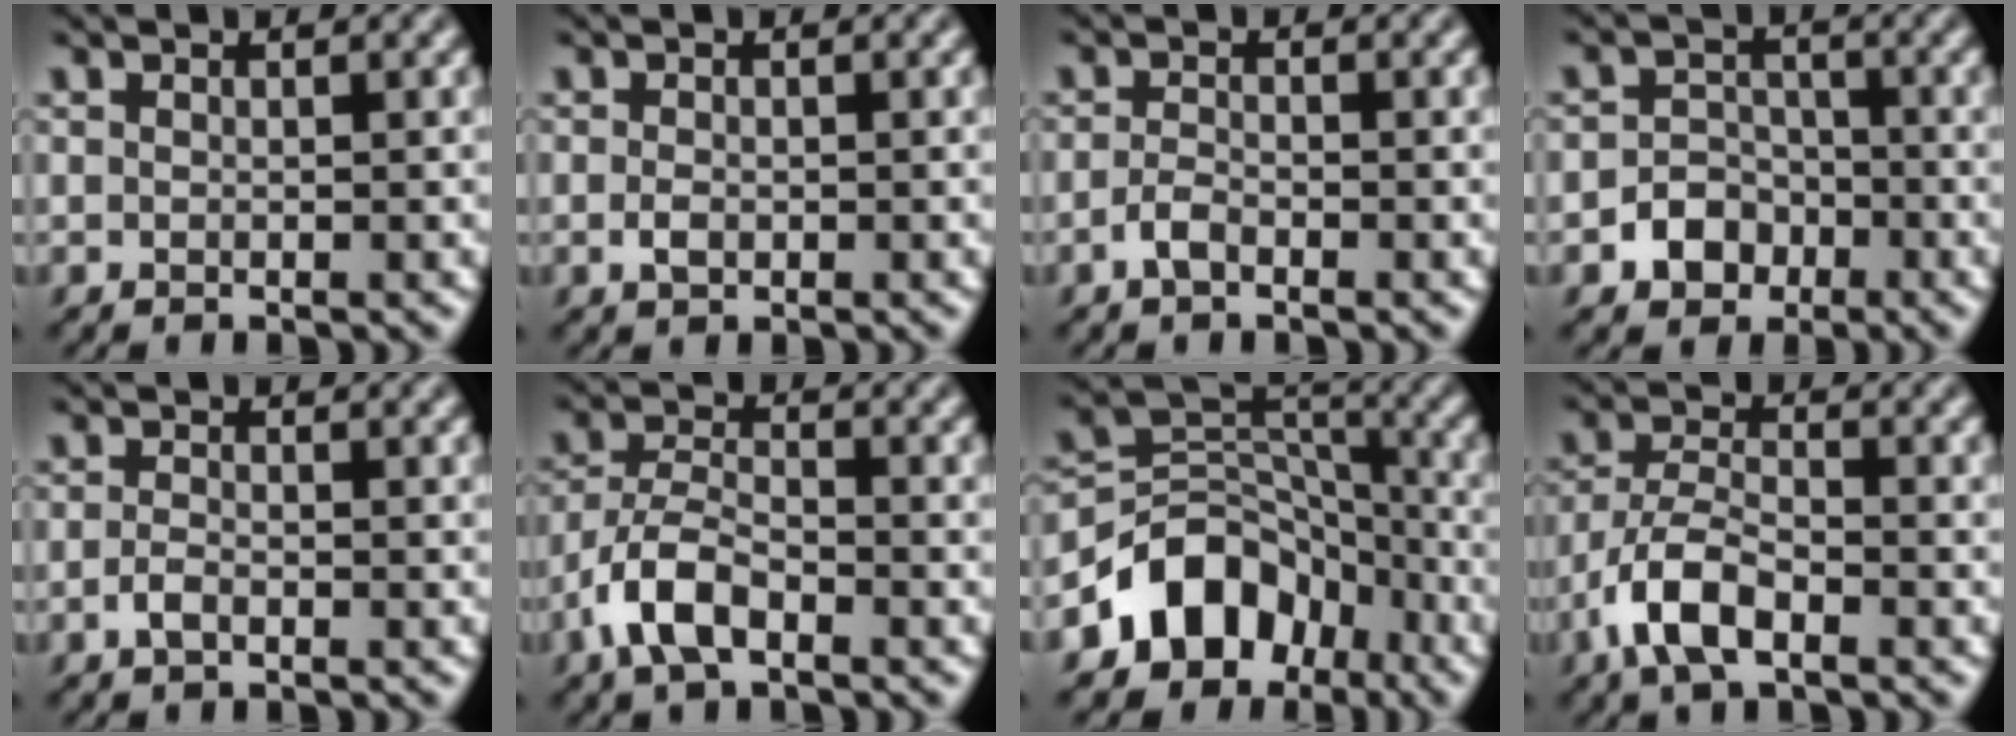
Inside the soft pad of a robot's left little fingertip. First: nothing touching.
{"total": 1.2, "force": [-0.5, 0.7, 0.9], "torque": [-0.017, -0.001, -0.010]}
{"total": 1.7, "force": [-1.2, 0.6, 1.1], "torque": [-0.023, 0.002, -0.027]}
{"total": 3.2, "force": [-1.8, 2.5, 1.1], "torque": [-0.004, 0.005, -0.035]}
{"total": 1.4, "force": [-0.8, 0.6, 1.0], "torque": [-0.021, 0.001, -0.020]}
{"total": 4.8, "force": [-2.8, 2.0, 3.3], "torque": [-0.066, 0.004, -0.064]}
{"total": 7.8, "force": [-4.7, 5.5, 2.8], "torque": [-0.020, 0.003, -0.092]}
{"total": 5.2, "force": [-3.0, 2.1, 3.7], "torque": [-0.074, 0.002, -0.066]}